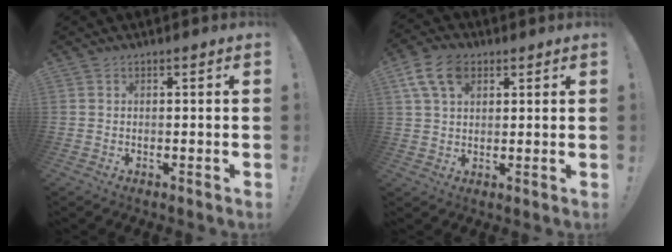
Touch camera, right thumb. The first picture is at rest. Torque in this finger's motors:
{"motor_torque": [1.27, 1.25, 0.65, 0.16, 0.00]}